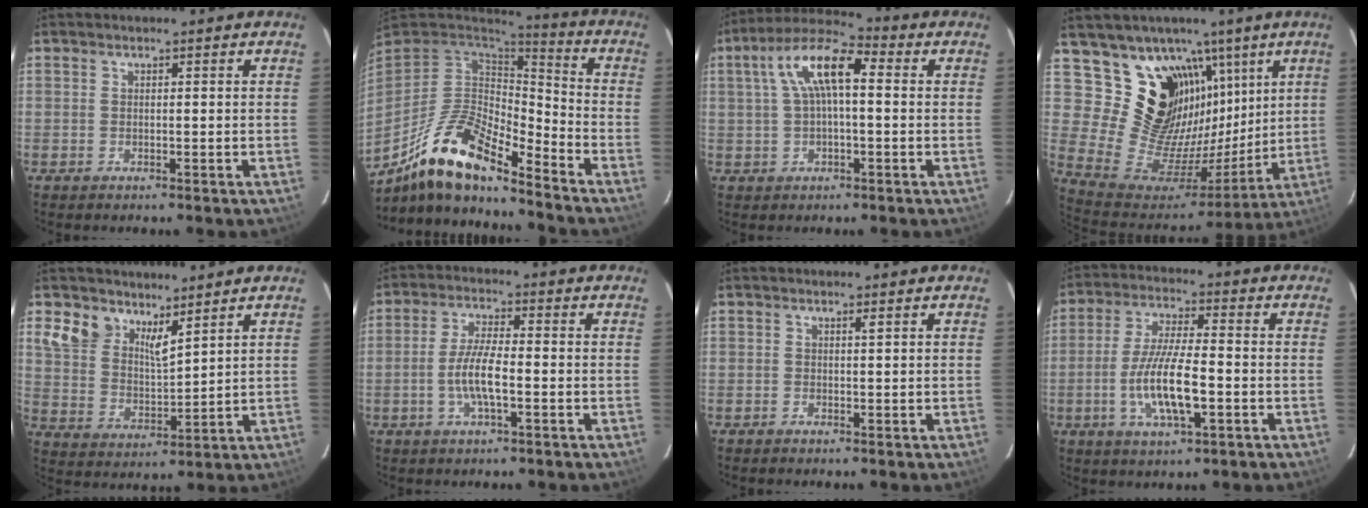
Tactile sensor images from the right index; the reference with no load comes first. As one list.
[{"total": 17.2, "force": [-12.1, 4.5, 11.4], "torque": [-0.214, -0.022, -0.234]}, {"total": 10.6, "force": [1.7, 4.0, 9.7], "torque": [-0.186, 0.031, 0.026]}, {"total": 20.2, "force": [10.5, 14.3, 9.7], "torque": [-0.196, -0.005, 0.211]}, {"total": 8.4, "force": [5.9, 4.9, 3.6], "torque": [-0.070, 0.010, 0.118]}, {"total": 6.9, "force": [-2.0, 1.5, 6.4], "torque": [-0.130, 0.001, -0.040]}, {"total": 0.0}, {"total": 11.4, "force": [-3.2, 2.6, 10.6], "torque": [-0.211, -0.007, -0.059]}]